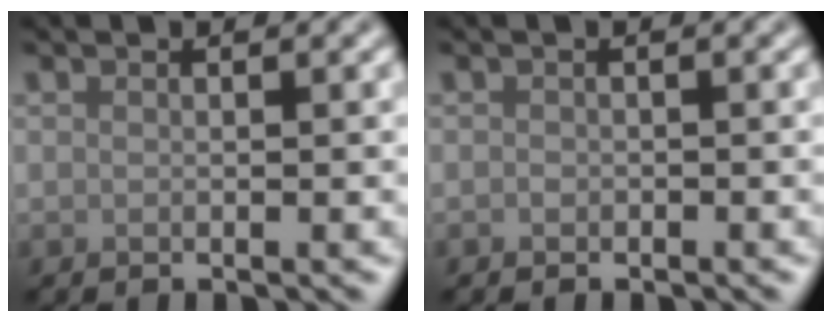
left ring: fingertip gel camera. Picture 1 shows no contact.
{"total": 0.5, "force": [-0.3, 0.4, 0.0], "torque": [0.002, -0.004, -0.006]}